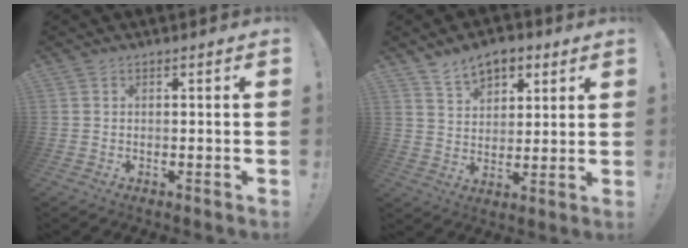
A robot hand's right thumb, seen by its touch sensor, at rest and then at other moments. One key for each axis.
{"total": 9.0, "fx": 5.9, "fy": 5.6, "fz": 3.8, "tx": -0.057, "ty": -0.029, "tz": 0.112}